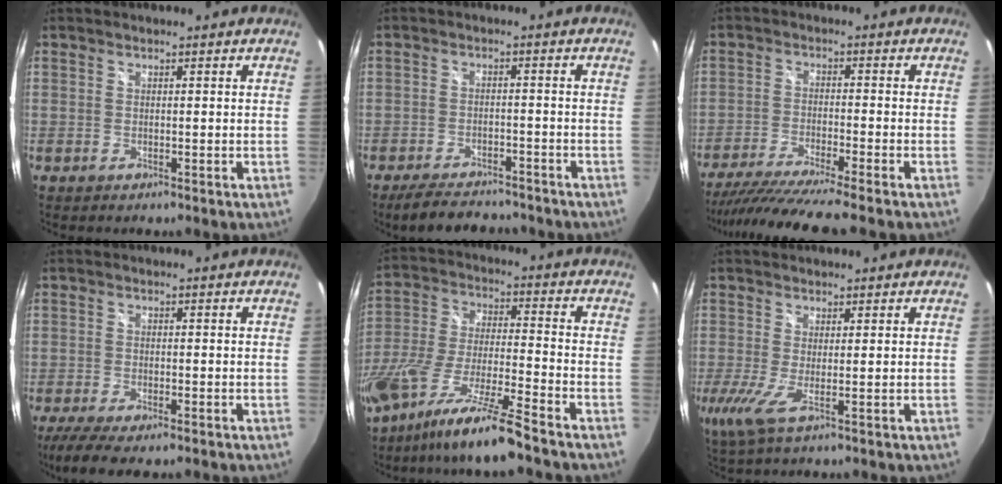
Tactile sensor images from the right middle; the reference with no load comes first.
{"total": 9.3, "force": [-8.0, 3.1, 3.7], "torque": [-0.085, 0.000, -0.116]}
{"total": 12.2, "force": [-10.5, -1.4, 6.0], "torque": [-0.130, -0.035, -0.180]}
{"total": 7.1, "force": [-5.4, 1.2, 4.5], "torque": [-0.107, -0.034, -0.094]}
{"total": 17.4, "force": [-13.1, 0.2, 11.3], "torque": [-0.223, -0.041, -0.241]}
{"total": 3.5, "force": [-0.3, -0.4, 3.5], "torque": [-0.077, -0.008, -0.011]}